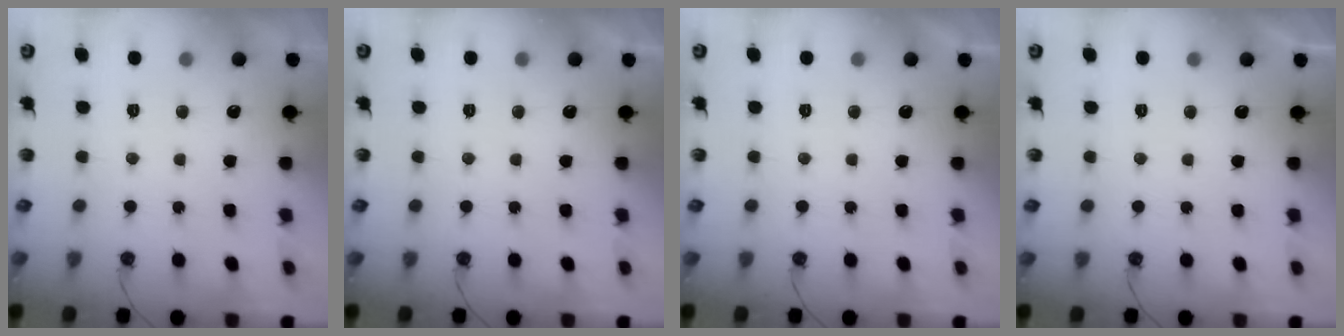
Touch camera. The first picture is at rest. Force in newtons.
{"total": 0.0}
{"total": 0.0}
{"total": 0.0}